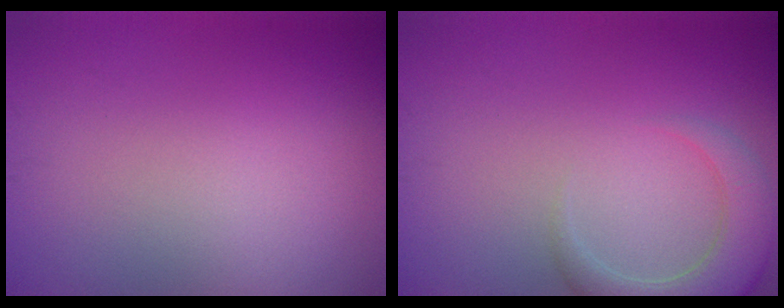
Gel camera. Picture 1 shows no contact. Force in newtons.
{"total": 4.7, "press": 4.6, "slide": 0.8}